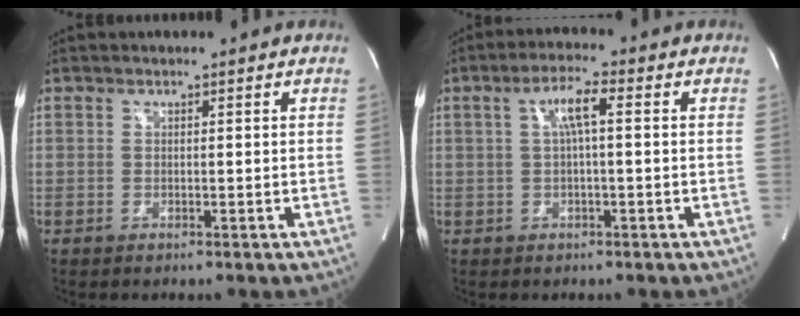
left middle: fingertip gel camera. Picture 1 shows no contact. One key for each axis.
{"total": 4.7, "fx": 0.9, "fy": 0.6, "fz": 4.6, "tx": -0.088, "ty": 0.015, "tz": 0.017}